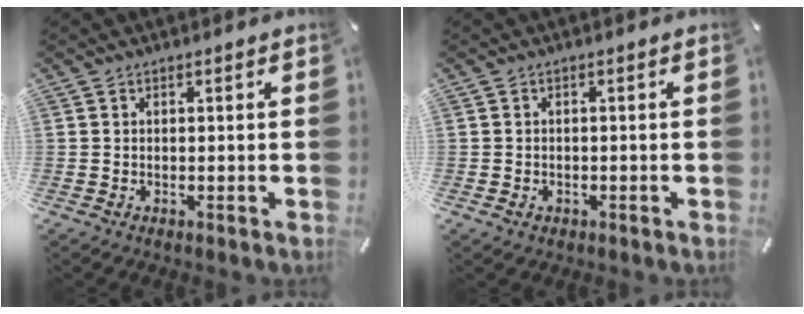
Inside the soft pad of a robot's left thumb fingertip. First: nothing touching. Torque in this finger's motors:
{"motor_torque": [-0.27, -0.31, 0.21, 0.09, 0.05]}